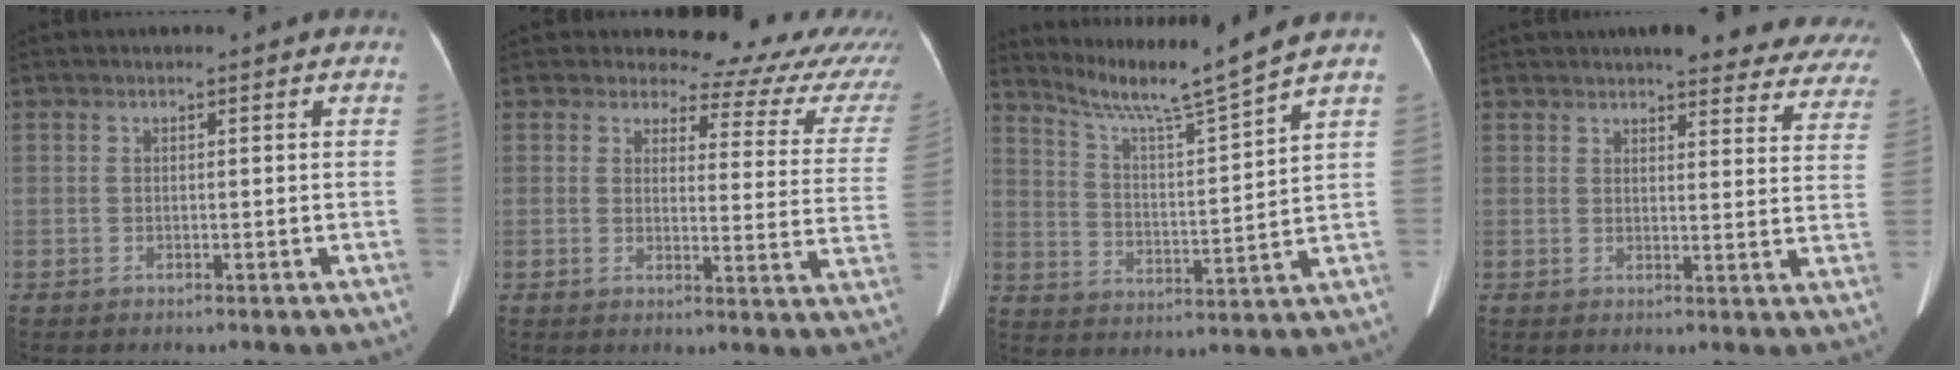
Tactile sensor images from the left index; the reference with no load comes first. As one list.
[{"total": 14.6, "force": [13.8, 4.6, 1.4], "torque": [0.026, -0.074, 0.114]}, {"total": 10.9, "force": [9.7, -2.6, 4.4], "torque": [-0.085, -0.021, 0.169]}, {"total": 19.9, "force": [18.0, 4.6, 7.1], "torque": [-0.065, -0.035, 0.188]}]